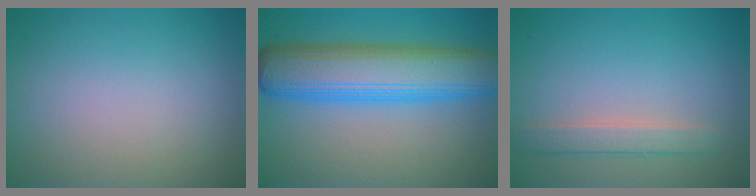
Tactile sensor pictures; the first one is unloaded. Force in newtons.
{"total": 9.8, "press": 9.8, "slide": 0.1}
{"total": 2.3, "press": 2.3, "slide": 0.3}